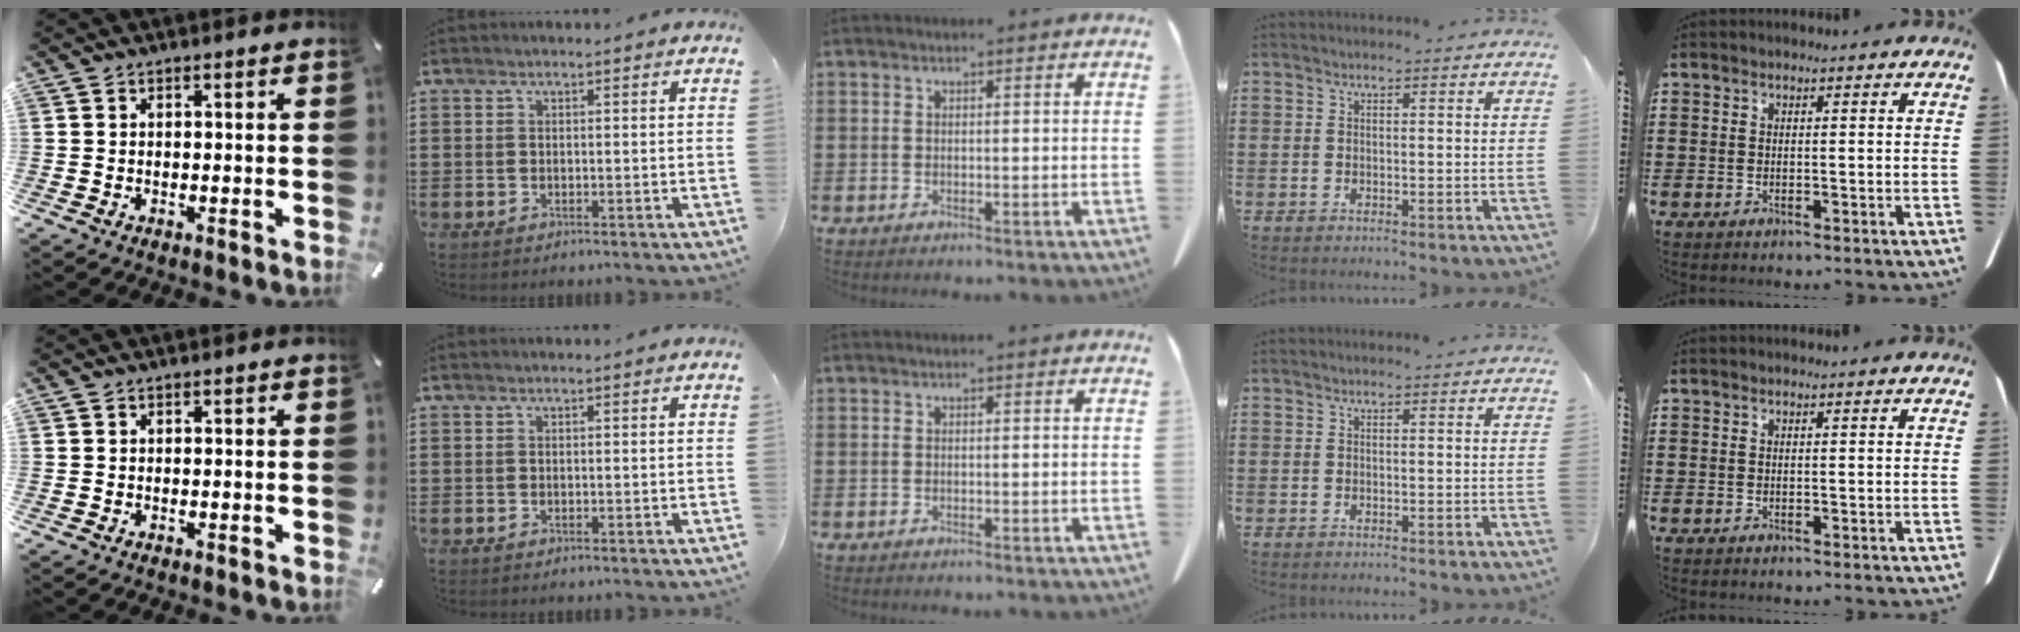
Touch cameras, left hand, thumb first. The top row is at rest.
{}